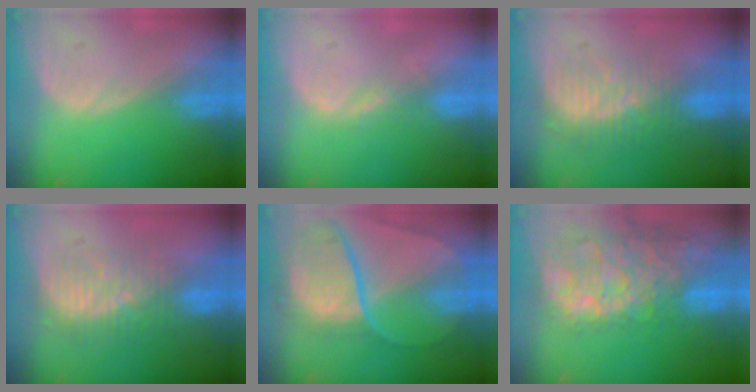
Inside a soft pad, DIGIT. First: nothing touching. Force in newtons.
{"total": 2.3, "press": 1.8, "slide": 1.5}
{"total": 8.4, "press": 7.6, "slide": 3.7}
{"total": 7.9, "press": 7.5, "slide": 2.5}
{"total": 10.7, "press": 9.0, "slide": 5.9}
{"total": 15.0, "press": 12.2, "slide": 8.8}